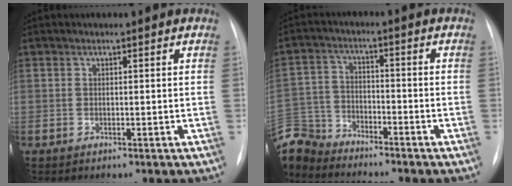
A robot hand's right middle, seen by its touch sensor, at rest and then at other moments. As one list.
[{"total": 10.1, "force": [-9.5, 3.4, 0.8], "torque": [-0.035, 0.008, -0.188]}]